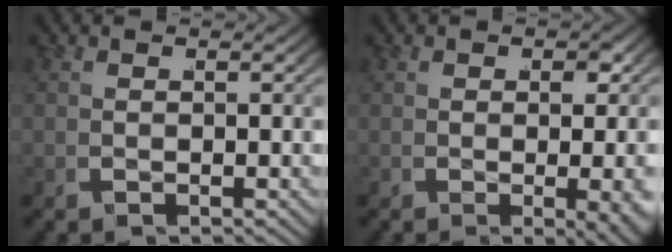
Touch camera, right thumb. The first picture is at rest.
{"total": 2.4, "force": [-0.3, 0.6, 2.3], "torque": [-0.028, -0.010, -0.001]}